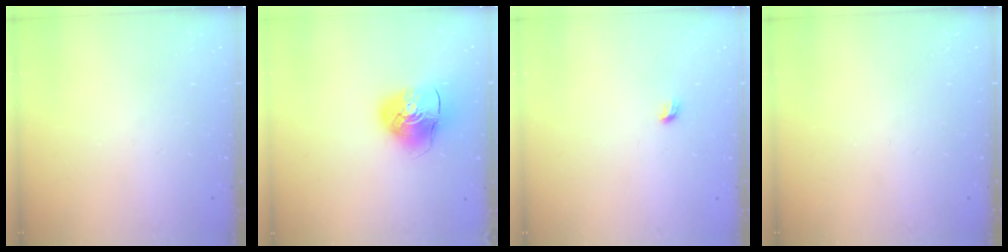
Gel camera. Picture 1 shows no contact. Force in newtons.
{"total": 9.1, "press": 9.0, "slide": 1.2}
{"total": 3.6, "press": 3.5, "slide": 1.0}
{"total": 0.0}